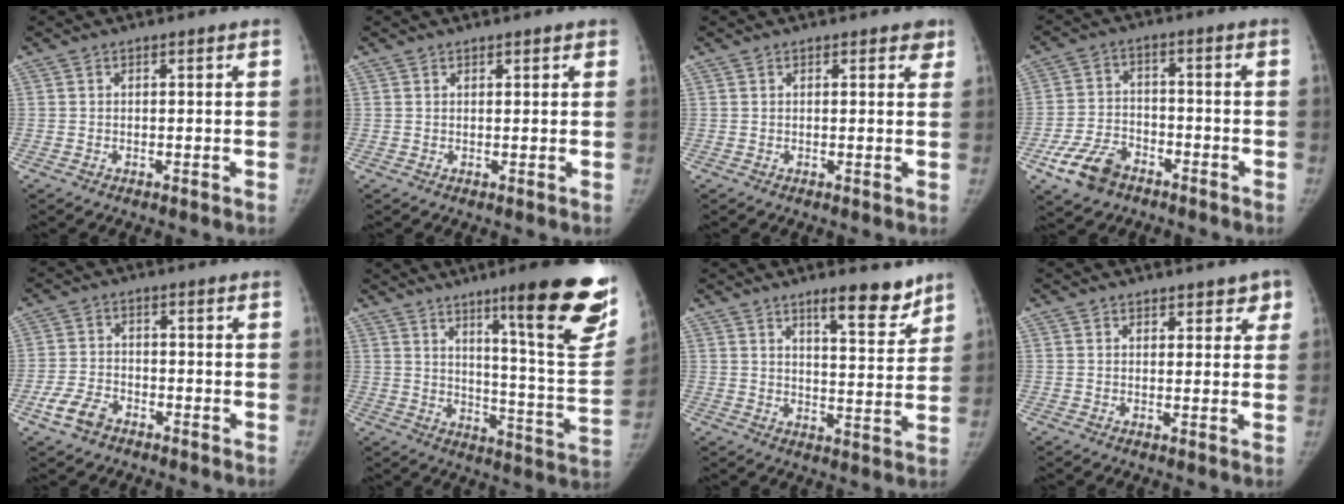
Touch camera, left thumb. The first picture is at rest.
{"total": 1.2, "force": [0.9, 0.6, 0.6], "torque": [-0.002, -0.004, 0.010]}
{"total": 2.1, "force": [1.4, 1.0, 1.2], "torque": [0.004, -0.004, 0.010]}
{"total": 9.3, "force": [-5.6, 5.8, 4.7], "torque": [-0.082, 0.022, -0.102]}
{"total": 5.5, "force": [-3.4, 3.3, 2.8], "torque": [-0.057, 0.017, -0.063]}
{"total": 23.8, "force": [13.8, 3.1, 19.1], "torque": [-0.227, -0.076, 0.204]}
{"total": 9.3, "force": [6.9, 2.4, 5.8], "torque": [-0.059, -0.052, 0.104]}
{"total": 3.7, "force": [2.5, 2.2, 1.6], "torque": [0.020, -0.010, 0.030]}